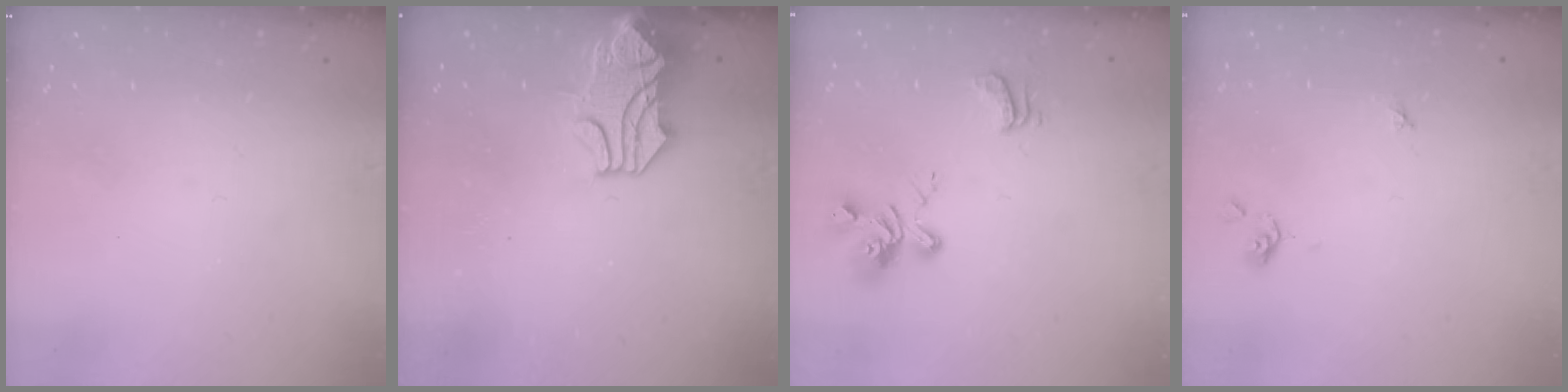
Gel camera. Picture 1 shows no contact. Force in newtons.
{"total": 1.0, "press": 0.4, "slide": 0.9}
{"total": 6.4, "press": 6.3, "slide": 1.2}
{"total": 2.1, "press": 2.1, "slide": 0.4}